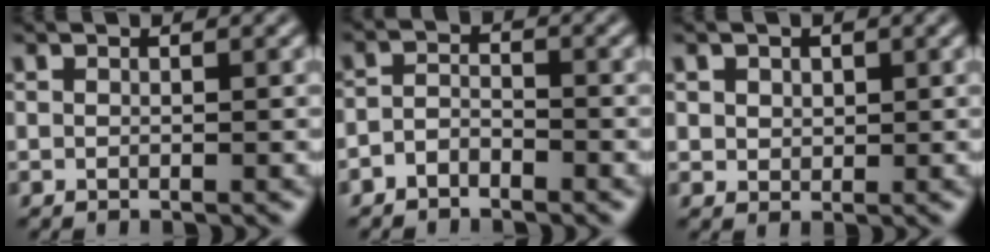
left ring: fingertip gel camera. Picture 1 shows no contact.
{"total": 1.7, "force": [-1.3, 0.9, 0.8], "torque": [-0.016, 0.004, -0.030]}
{"total": 1.7, "force": [0.8, 1.3, 0.6], "torque": [-0.011, 0.000, 0.017]}